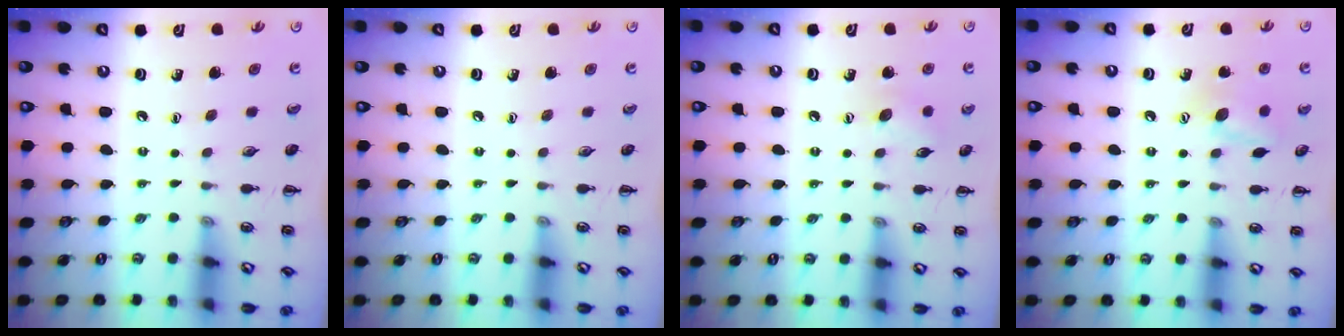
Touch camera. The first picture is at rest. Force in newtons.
{"total": 0.0}
{"total": 6.3, "press": 6.1, "slide": 1.5}
{"total": 9.7, "press": 9.6, "slide": 0.7}